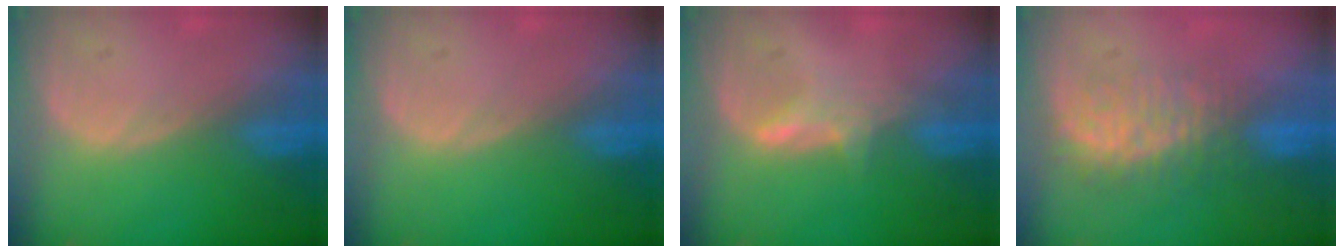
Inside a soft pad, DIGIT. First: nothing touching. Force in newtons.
{"total": 0.0}
{"total": 2.6, "press": 2.5, "slide": 0.3}
{"total": 7.5, "press": 7.3, "slide": 1.7}